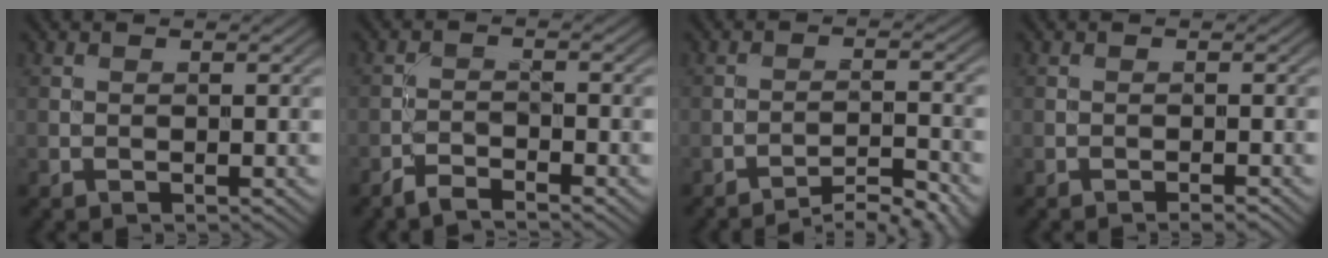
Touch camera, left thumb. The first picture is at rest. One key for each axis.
{"total": 2.8, "fx": -2.5, "fy": 0.2, "fz": 1.1, "tx": -0.025, "ty": 0.001, "tz": -0.052}
{"total": 6.0, "fx": -5.1, "fy": 0.9, "fz": 3.0, "tx": -0.050, "ty": 0.010, "tz": -0.074}
{"total": 0.9, "fx": -0.8, "fy": 0.0, "fz": 0.5, "tx": -0.009, "ty": 0.002, "tz": -0.015}